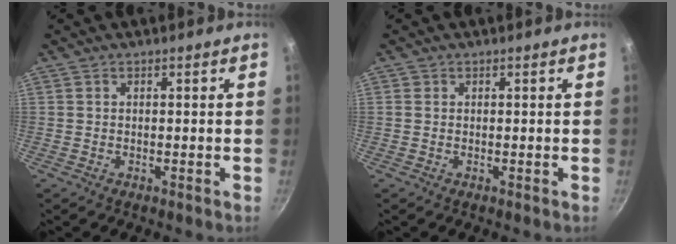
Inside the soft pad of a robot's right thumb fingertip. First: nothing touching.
{"total": 0.7, "force": [0.1, 0.7, 0.2], "torque": [-0.001, 0.001, -0.001]}